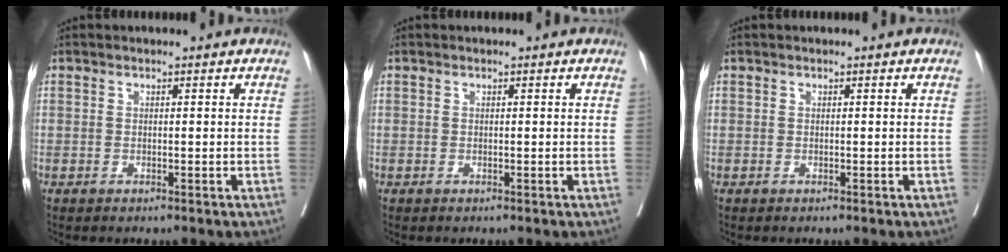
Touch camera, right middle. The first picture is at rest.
{"total": 0.0}
{"total": 0.0}